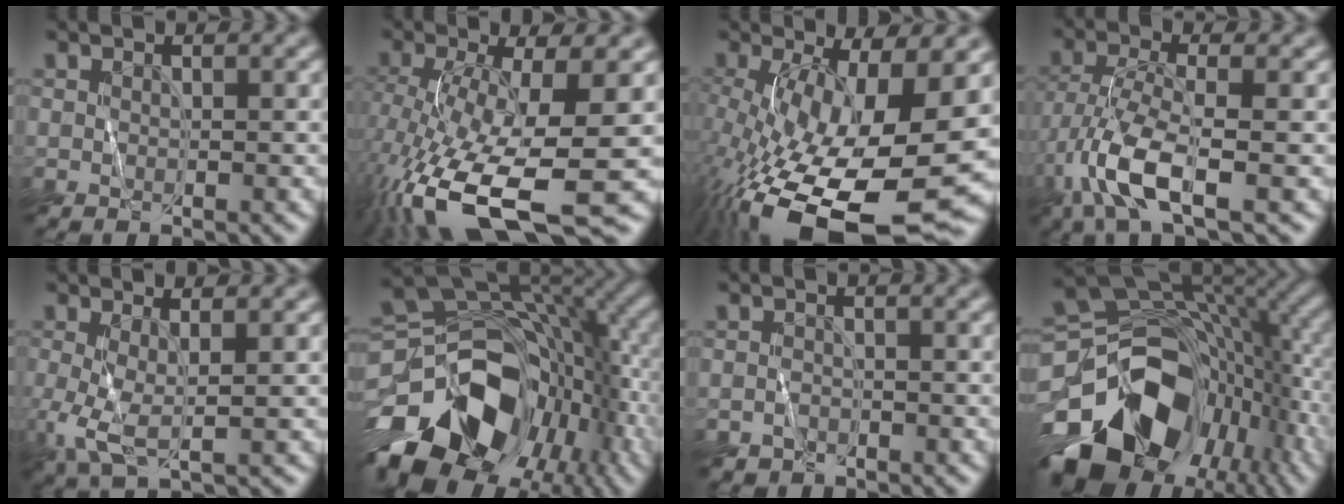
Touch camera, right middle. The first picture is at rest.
{"total": 12.8, "force": [-5.1, 3.8, 11.1], "torque": [-0.236, -0.025, -0.084]}
{"total": 15.9, "force": [-5.0, 5.8, 13.9], "torque": [-0.240, -0.034, -0.075]}
{"total": 6.2, "force": [-3.7, 1.1, 4.9], "torque": [-0.110, 0.000, -0.084]}
{"total": 2.9, "force": [-0.2, 0.8, 2.8], "torque": [-0.072, -0.004, -0.008]}
{"total": 16.8, "force": [-8.0, 10.6, 10.3], "torque": [-0.188, -0.019, -0.132]}
{"total": 1.0, "force": [-0.9, 0.3, -0.4], "torque": [0.016, 0.000, -0.014]}
{"total": 17.2, "force": [-7.3, 11.5, 10.6], "torque": [-0.206, -0.025, -0.114]}